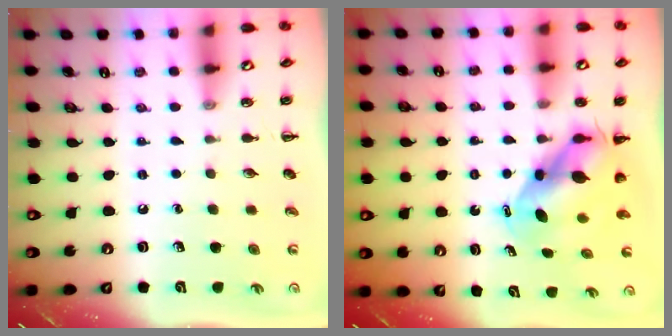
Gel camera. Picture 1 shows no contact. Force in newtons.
{"total": 6.6, "press": 6.3, "slide": 1.8}